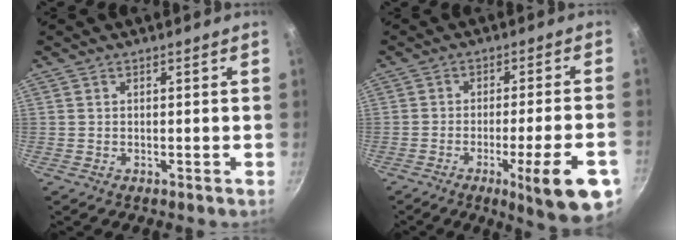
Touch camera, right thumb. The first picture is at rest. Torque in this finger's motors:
{"motor_torque": [0.17, 0.25, 0.14, -0.17, 0.03]}